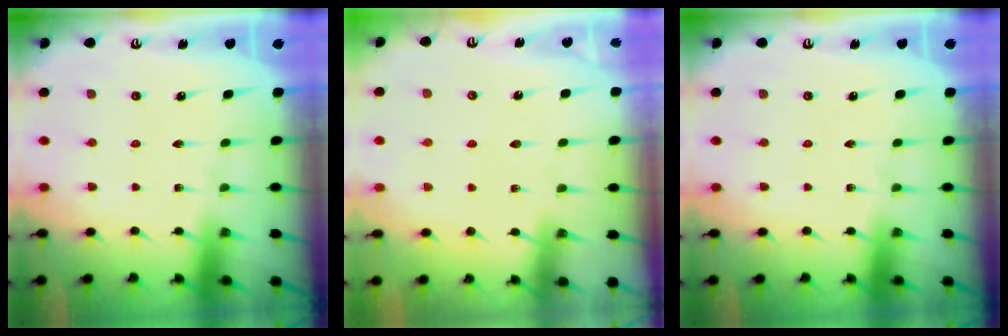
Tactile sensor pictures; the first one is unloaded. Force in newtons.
{"total": 2.6, "press": 2.6, "slide": 0.4}
{"total": 0.0}